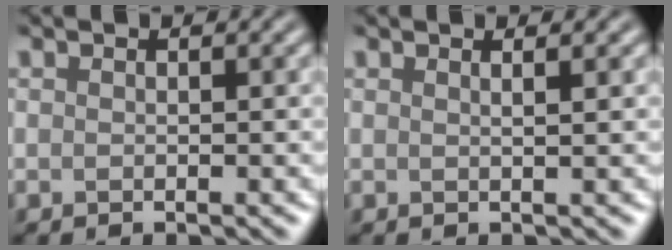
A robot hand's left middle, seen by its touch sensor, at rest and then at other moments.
{"total": 1.8, "force": [0.9, 0.8, 1.3], "torque": [0.000, 0.006, -0.008]}